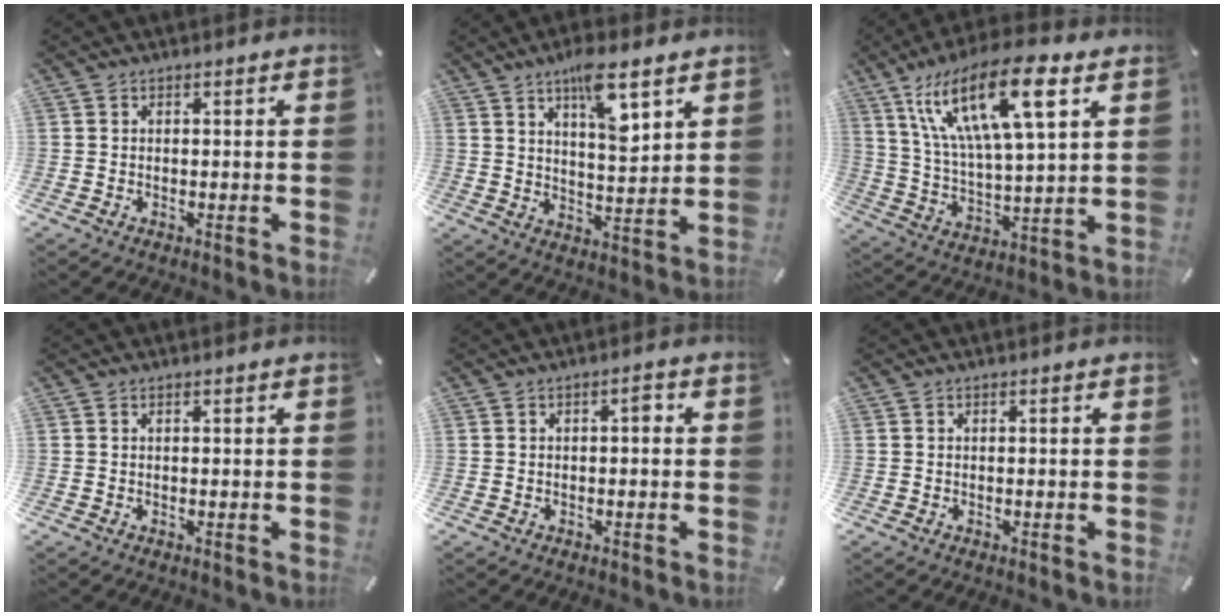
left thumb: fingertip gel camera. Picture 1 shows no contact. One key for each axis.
{"total": 9.8, "fx": 6.6, "fy": 2.6, "fz": 6.8, "tx": -0.109, "ty": -0.038, "tz": 0.109}
{"total": 20.4, "fx": 10.5, "fy": 6.4, "fz": 16.2, "tx": -0.318, "ty": -0.032, "tz": 0.167}
{"total": 0.0}
{"total": 2.1, "fx": 0.0, "fy": 0.8, "fz": 2.0, "tx": -0.040, "ty": 0.010, "tz": -0.003}
{"total": 0.0}